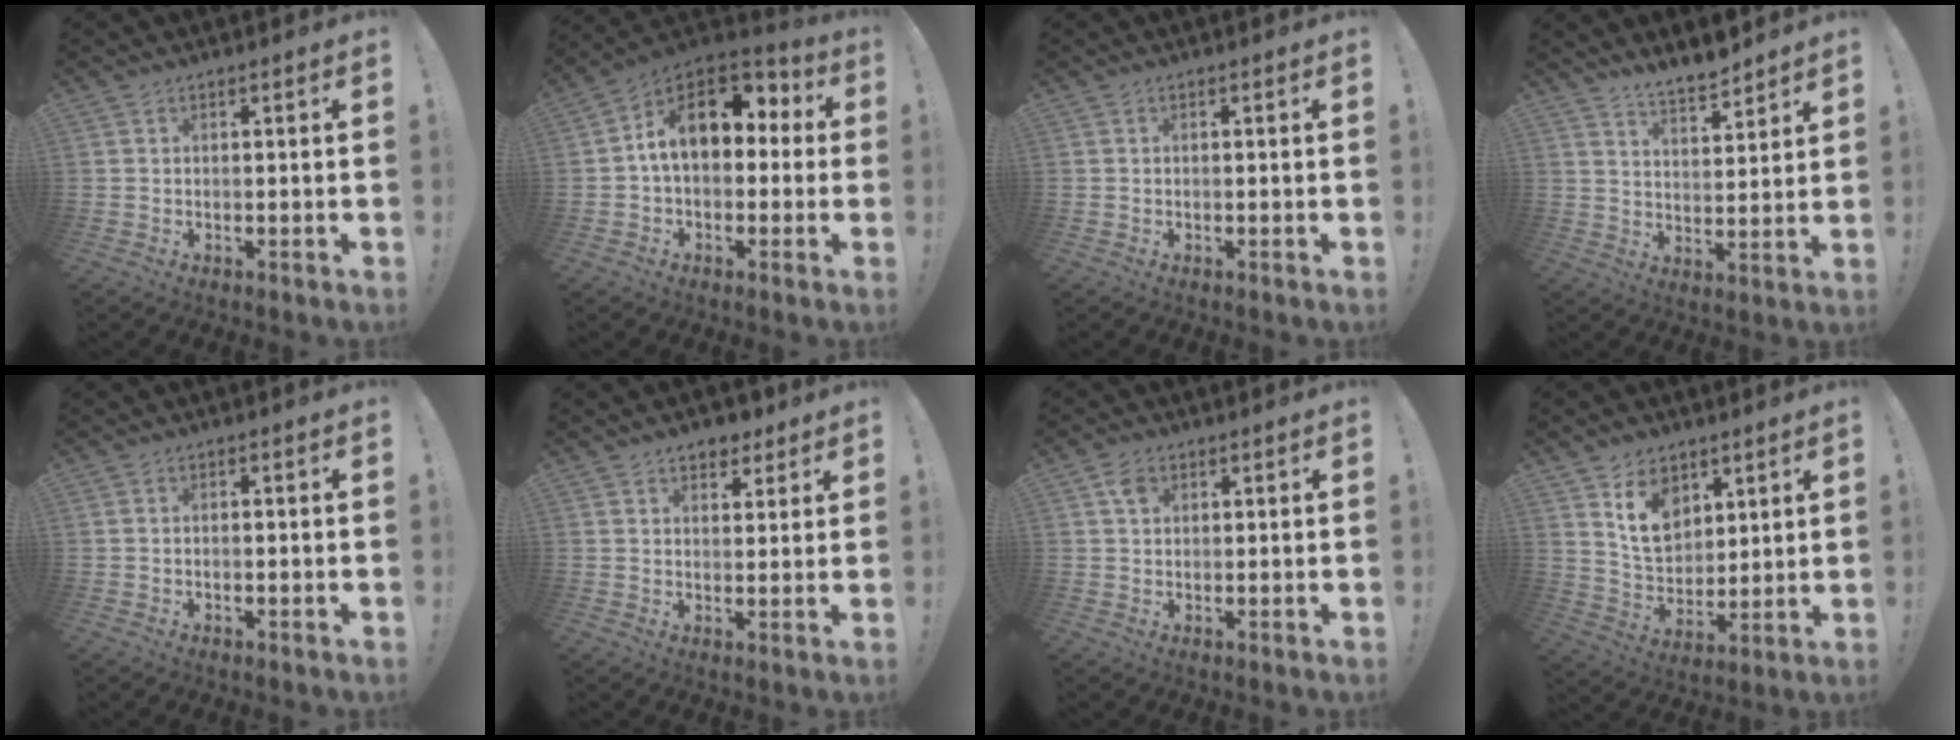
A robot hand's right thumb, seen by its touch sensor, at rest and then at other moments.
{"total": 15.2, "force": [3.7, 9.9, 10.9], "torque": [-0.160, 0.006, 0.067]}
{"total": 0.0}
{"total": 6.9, "force": [6.5, 1.4, 2.0], "torque": [-0.039, -0.047, 0.119]}
{"total": 0.9, "force": [-0.7, 0.5, 0.5], "torque": [-0.014, 0.006, -0.010]}
{"total": 5.3, "force": [3.7, 3.4, 1.7], "torque": [-0.007, -0.018, 0.066]}
{"total": 3.1, "force": [1.2, 2.3, 1.7], "torque": [-0.026, 0.002, 0.022]}
{"total": 12.2, "force": [6.7, 8.7, 5.3], "torque": [-0.077, -0.033, 0.131]}